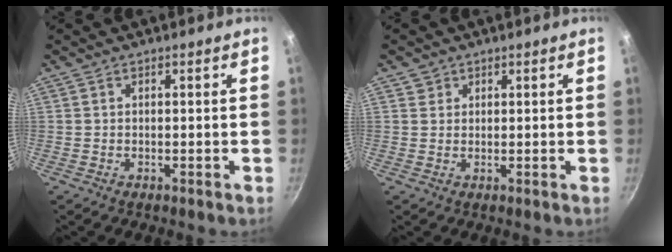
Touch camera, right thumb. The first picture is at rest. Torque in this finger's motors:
{"motor_torque": [-0.68, 0.17, -0.42, 0.35, 0.05]}